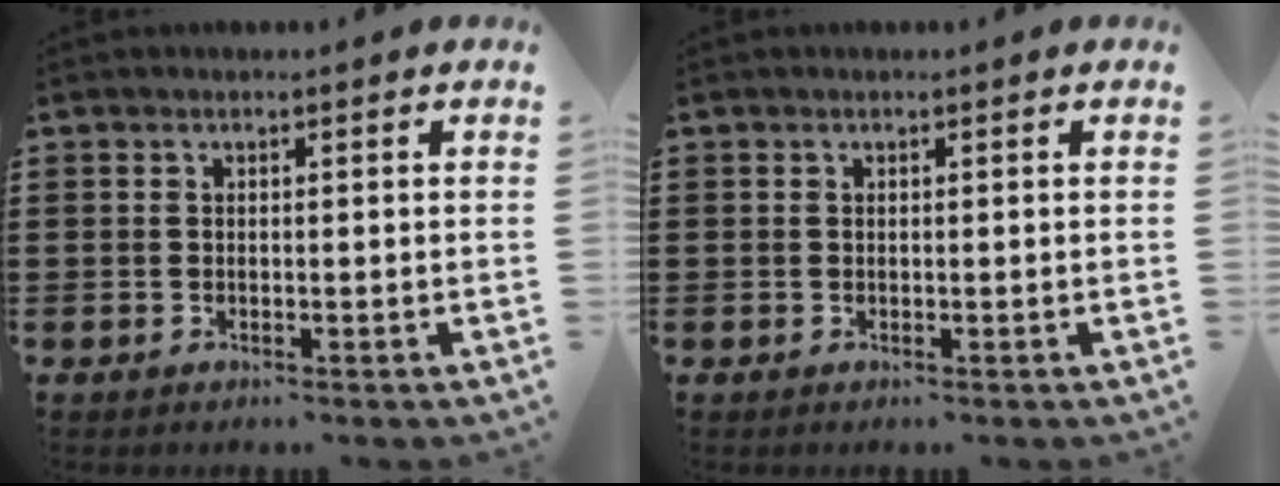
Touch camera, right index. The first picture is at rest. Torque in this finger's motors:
{"motor_torque": [0.15, 0.07, 0.03, 0.02]}